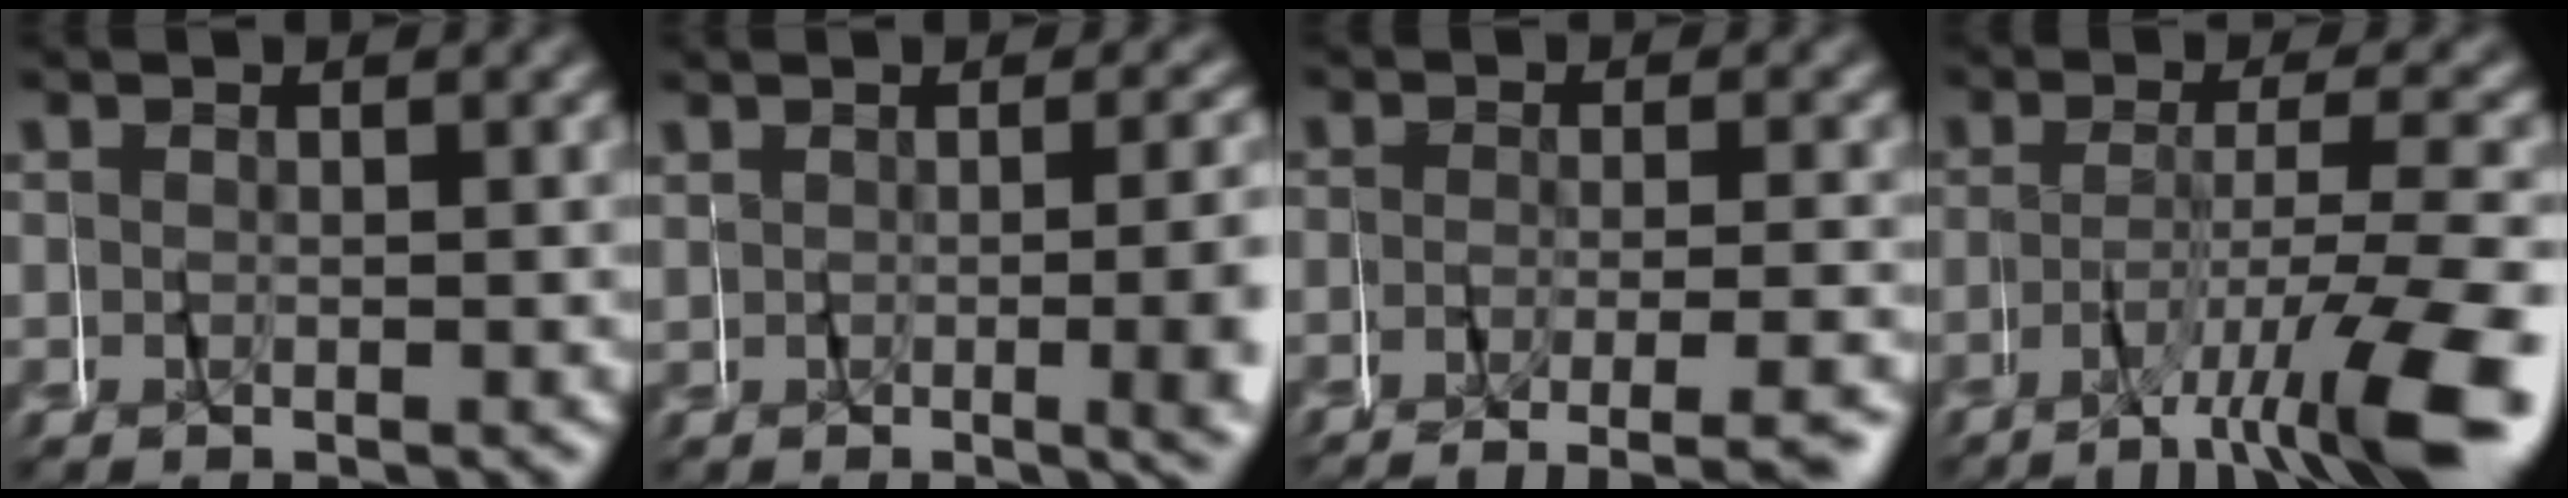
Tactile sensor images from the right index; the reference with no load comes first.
{"total": 3.8, "force": [0.1, 0.5, 3.7], "torque": [-0.024, 0.013, 0.000]}
{"total": 3.9, "force": [-3.1, 0.8, 2.1], "torque": [-0.028, -0.008, -0.050]}
{"total": 7.4, "force": [-4.7, 1.1, 5.6], "torque": [-0.078, -0.008, -0.073]}